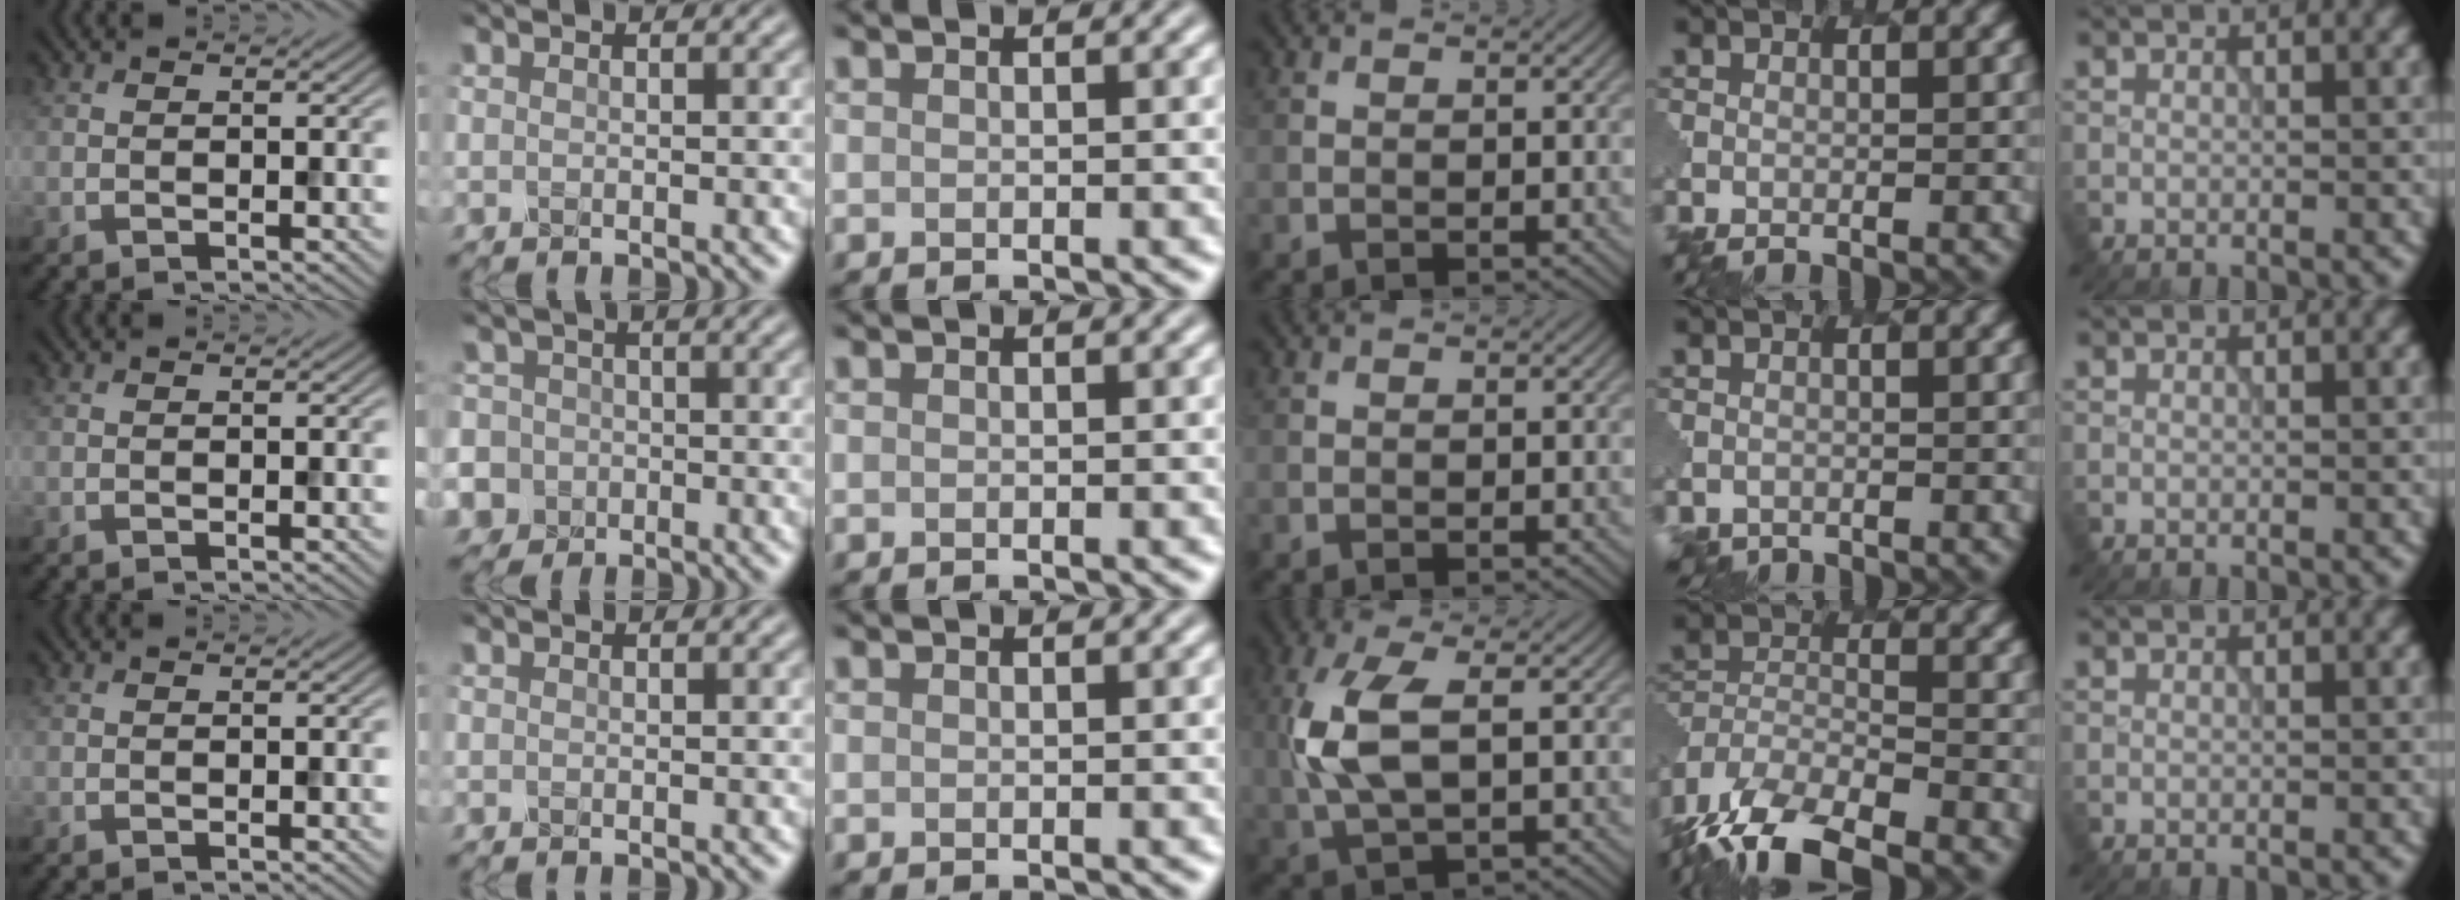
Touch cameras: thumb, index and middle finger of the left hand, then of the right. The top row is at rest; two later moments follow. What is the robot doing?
{"motion": "extract", "object": "pen bag"}